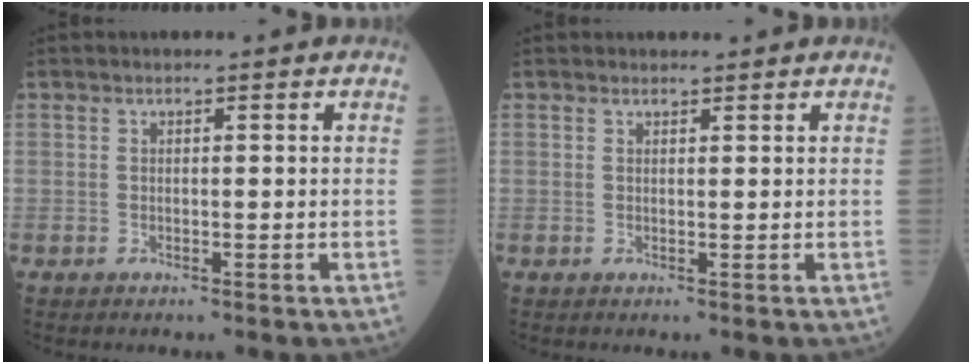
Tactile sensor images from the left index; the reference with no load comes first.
{"total": 1.2, "force": [1.2, 0.2, 0.1], "torque": [-0.004, 0.004, 0.020]}